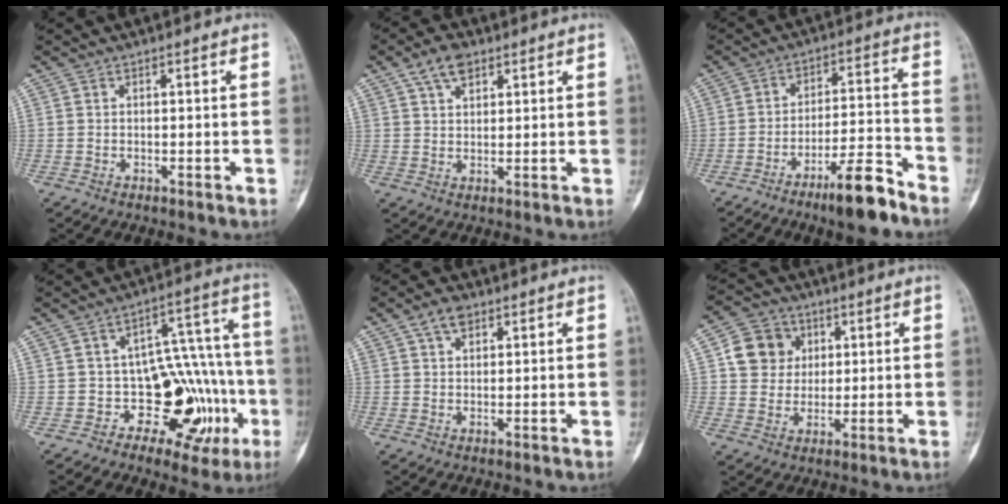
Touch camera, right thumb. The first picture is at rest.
{"total": 5.6, "force": [3.2, 3.2, 3.4], "torque": [-0.045, -0.001, 0.057]}
{"total": 10.7, "force": [-7.5, 2.0, 7.3], "torque": [-0.120, 0.059, -0.124]}
{"total": 15.3, "force": [-4.7, 9.5, 11.0], "torque": [-0.079, 0.041, -0.059]}
{"total": 3.9, "force": [2.1, 2.4, 2.3], "torque": [-0.029, 0.004, 0.038]}
{"total": 8.9, "force": [2.2, 8.0, 3.1], "torque": [-0.022, -0.003, 0.035]}